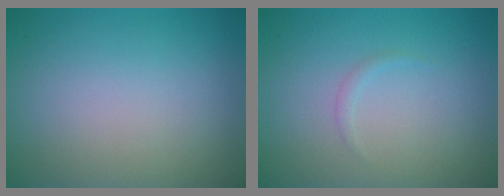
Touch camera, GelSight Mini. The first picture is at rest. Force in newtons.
{"total": 0.5, "press": 0.5, "slide": 0.1}